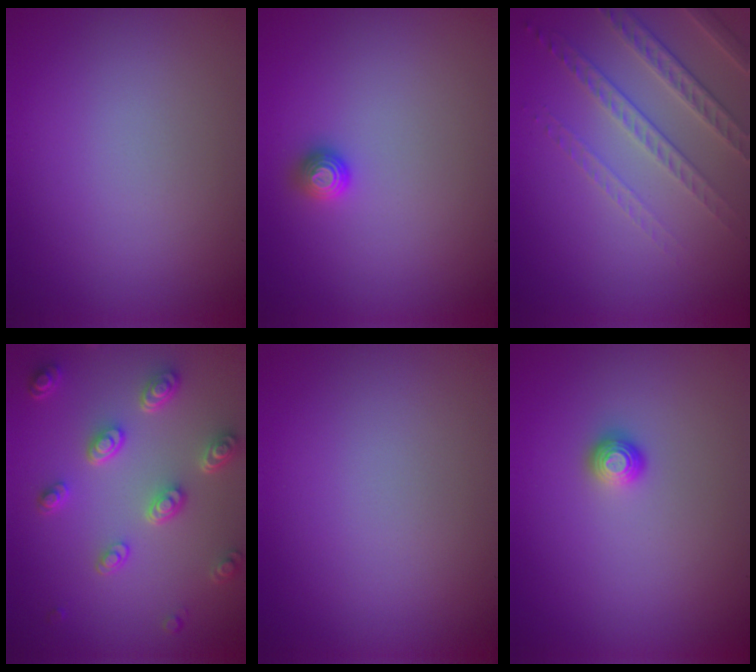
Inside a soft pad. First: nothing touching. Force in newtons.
{"total": 1.1, "press": 1.1, "slide": 0.4}
{"total": 4.6, "press": 3.3, "slide": 3.3}
{"total": 4.8, "press": 3.6, "slide": 3.1}
{"total": 0.0}
{"total": 1.1, "press": 1.0, "slide": 0.4}